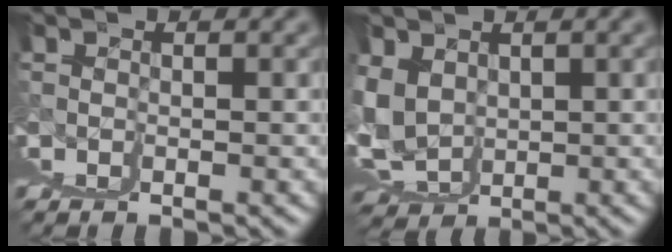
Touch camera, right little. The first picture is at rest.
{"total": 6.8, "force": [2.0, 5.5, 3.4], "torque": [-0.050, -0.029, 0.051]}